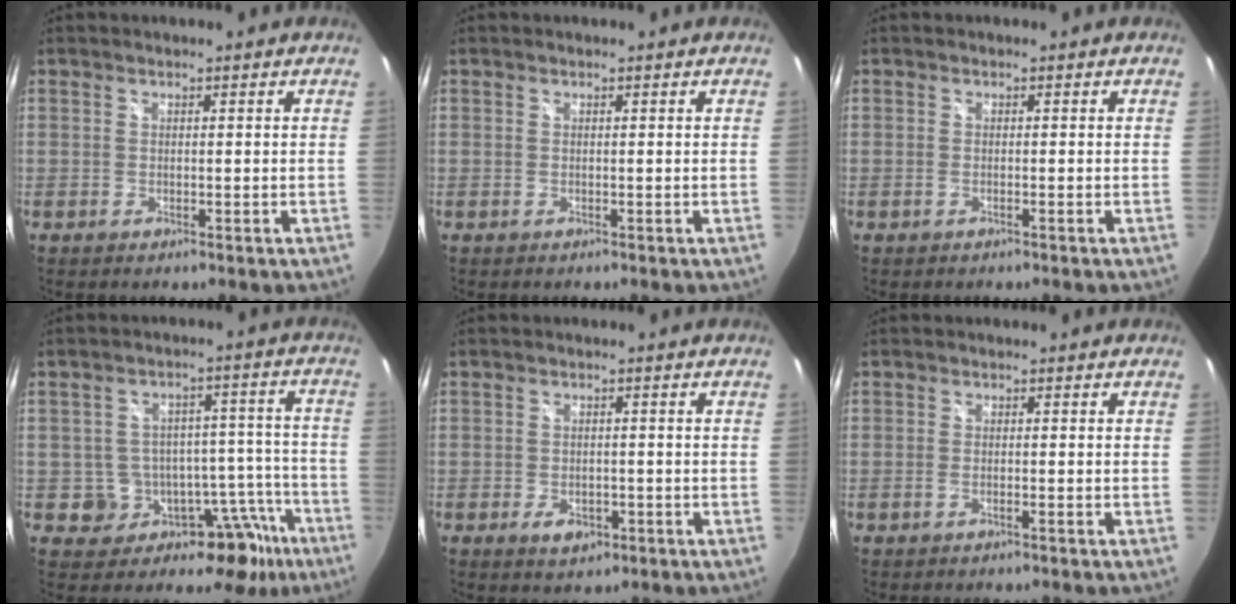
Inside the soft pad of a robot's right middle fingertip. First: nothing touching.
{"total": 0.0}
{"total": 0.6, "force": [-0.5, 0.1, 0.4], "torque": [-0.008, 0.001, -0.010]}
{"total": 14.8, "force": [-8.7, 9.9, 6.8], "torque": [-0.084, 0.028, -0.089]}
{"total": 3.9, "force": [-1.8, 2.4, 2.4], "torque": [-0.049, -0.006, -0.026]}
{"total": 1.1, "force": [-0.9, 0.1, 0.7], "torque": [-0.018, 0.002, -0.016]}